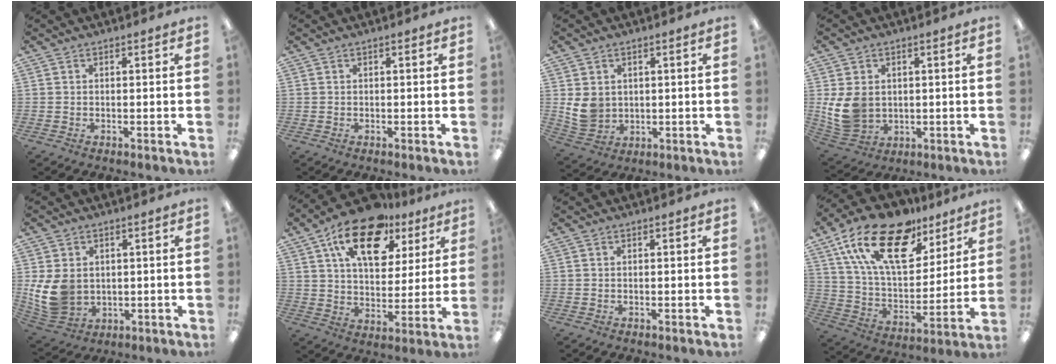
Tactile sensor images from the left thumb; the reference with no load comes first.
{"total": 0.0}
{"total": 6.7, "force": [1.2, 5.9, 2.9], "torque": [-0.067, -0.002, 0.025]}
{"total": 9.5, "force": [0.7, 7.7, 5.6], "torque": [-0.135, 0.008, 0.017]}
{"total": 10.8, "force": [0.4, 8.7, 6.3], "torque": [-0.154, 0.006, 0.013]}
{"total": 17.7, "force": [10.5, 9.6, 10.5], "torque": [-0.176, -0.040, 0.184]}
{"total": 0.0}
{"total": 22.8, "force": [13.7, 11.1, 14.4], "torque": [-0.280, -0.068, 0.240]}